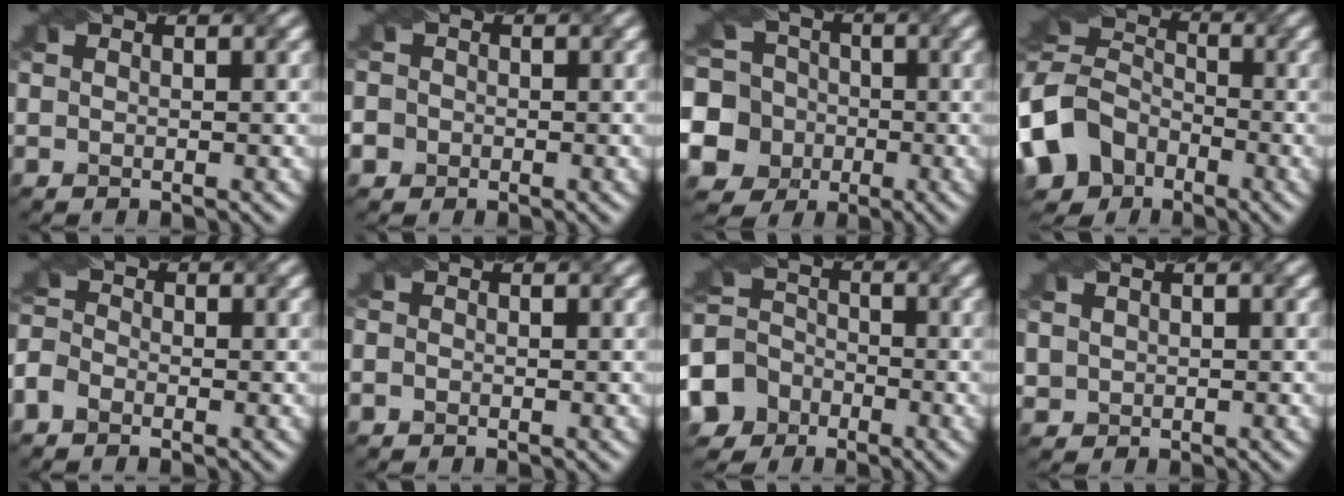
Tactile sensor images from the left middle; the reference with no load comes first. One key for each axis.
{"total": 3.7, "fx": -0.8, "fy": 3.5, "fz": 1.2, "tx": -0.021, "ty": 0.034, "tz": -0.038}
{"total": 10.8, "fx": -2.8, "fy": 9.7, "fz": 3.8, "tx": -0.099, "ty": 0.001, "tz": -0.069}
{"total": 9.2, "fx": -5.1, "fy": 6.8, "fz": 3.7, "tx": -0.095, "ty": 0.009, "tz": -0.098}
{"total": 2.3, "fx": -1.9, "fy": 1.2, "fz": 0.8, "tx": -0.023, "ty": 0.011, "tz": -0.038}
{"total": 0.7, "fx": -0.4, "fy": 0.5, "fz": 0.3, "tx": -0.003, "ty": 0.009, "tz": -0.011}
{"total": 8.4, "fx": -4.9, "fy": 6.7, "fz": 1.5, "tx": -0.042, "ty": -0.009, "tz": -0.097}
{"total": 1.7, "fx": 0.8, "fy": 1.3, "fz": 0.6, "tx": -0.029, "ty": 0.009, "tz": 0.034}